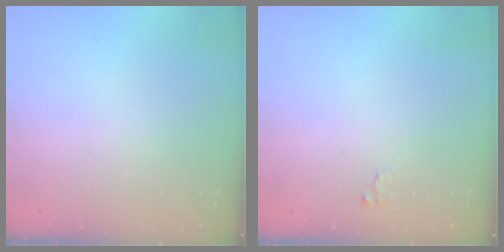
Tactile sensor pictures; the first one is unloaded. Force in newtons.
{"total": 2.4, "press": 2.4, "slide": 0.2}